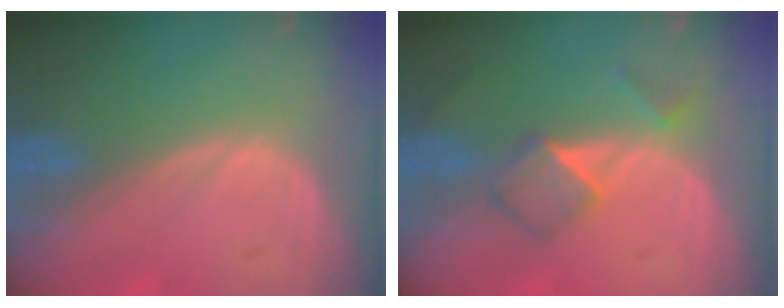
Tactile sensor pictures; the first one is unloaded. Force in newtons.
{"total": 5.2, "press": 4.6, "slide": 2.4}